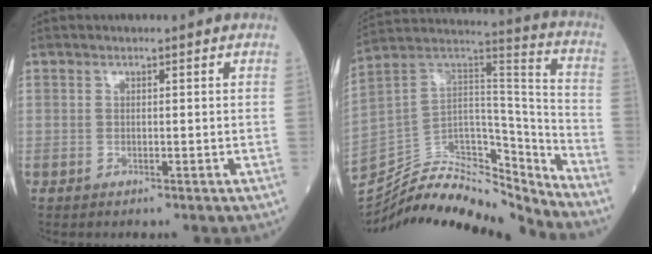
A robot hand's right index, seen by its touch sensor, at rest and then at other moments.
{"total": 24.8, "force": [-23.1, 4.8, 7.5], "torque": [-0.168, 0.036, -0.377]}